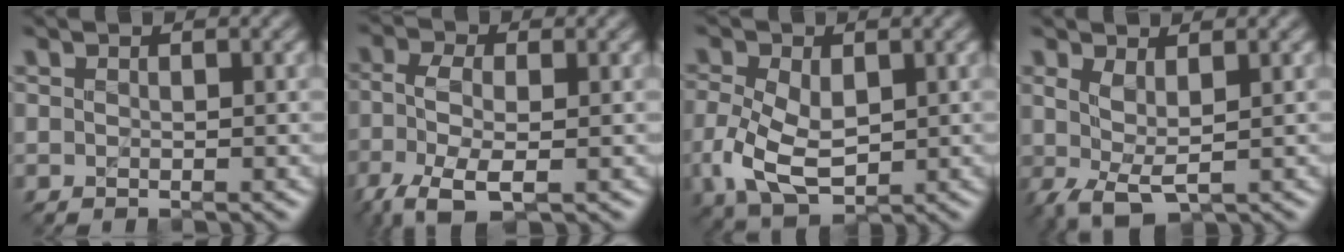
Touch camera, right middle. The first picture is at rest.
{"total": 5.7, "force": [-2.7, 2.5, 4.4], "torque": [-0.110, -0.004, -0.058]}
{"total": 5.5, "force": [-0.5, 3.6, 4.2], "torque": [-0.101, -0.007, -0.005]}
{"total": 3.0, "force": [-0.3, 1.4, 2.6], "torque": [-0.070, -0.009, 0.000]}